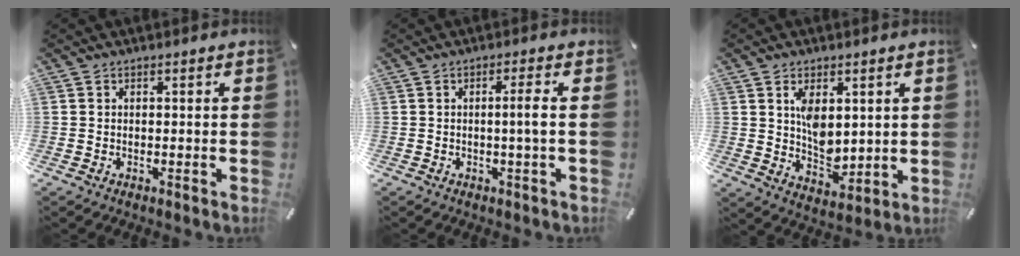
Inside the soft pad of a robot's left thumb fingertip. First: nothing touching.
{"total": 4.4, "force": [0.0, 0.1, 4.4], "torque": [-0.081, -0.005, -0.003]}
{"total": 7.8, "force": [2.5, 5.3, 5.1], "torque": [-0.076, -0.018, 0.043]}